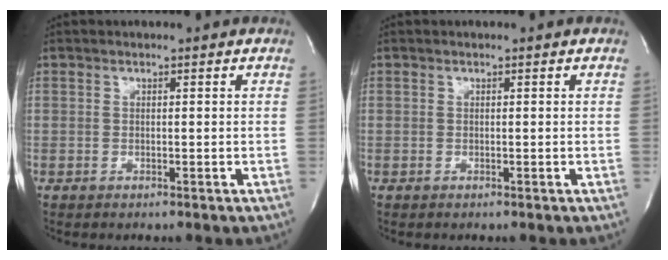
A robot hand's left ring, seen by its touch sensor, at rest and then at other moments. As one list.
[{"total": 0.0}]